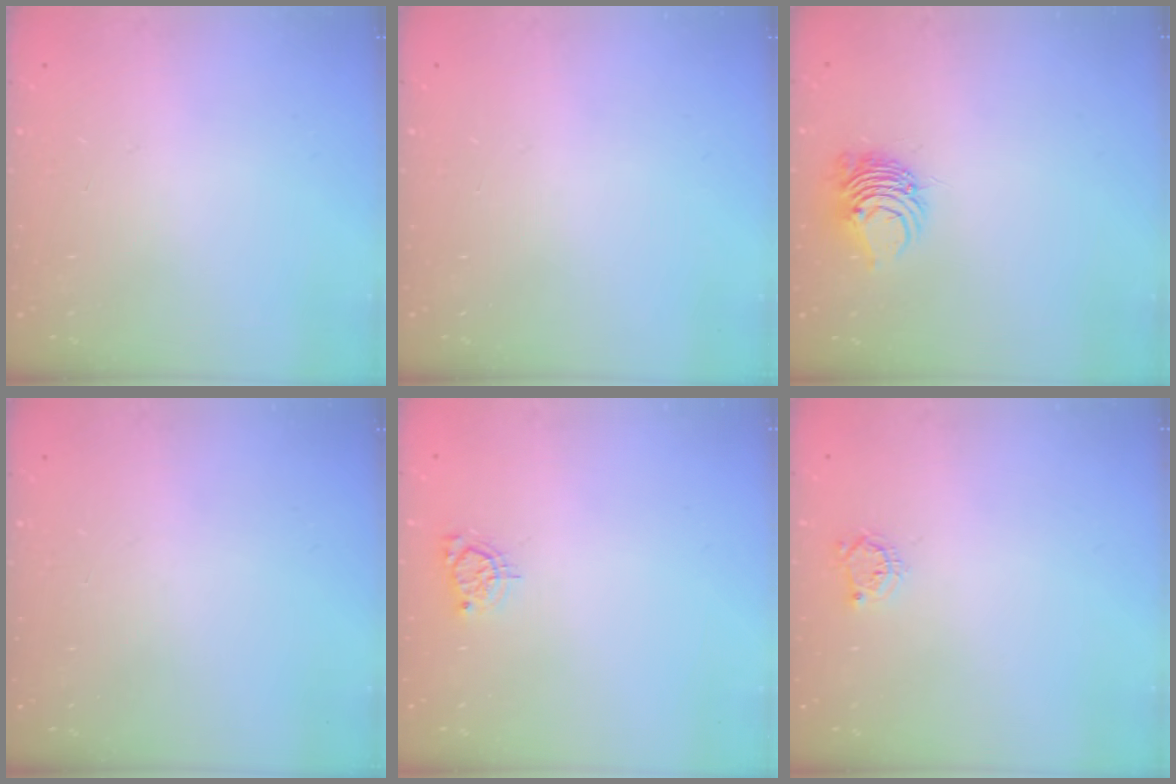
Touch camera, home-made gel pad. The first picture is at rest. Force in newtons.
{"total": 0.0}
{"total": 8.0, "press": 8.0, "slide": 1.0}
{"total": 0.0}
{"total": 3.8, "press": 3.8, "slide": 0.5}
{"total": 3.5, "press": 3.5, "slide": 0.4}